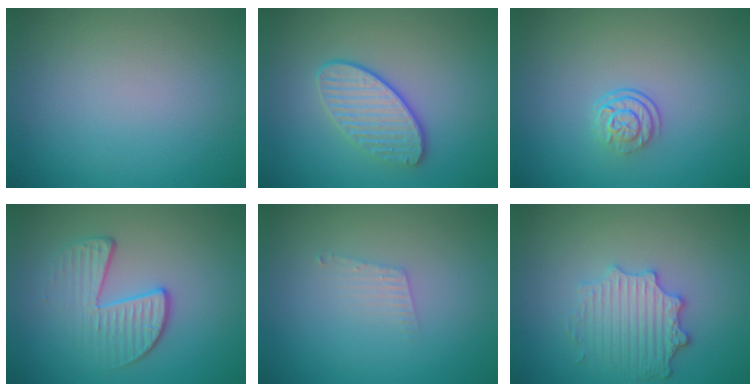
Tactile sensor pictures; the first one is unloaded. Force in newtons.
{"total": 3.5, "press": 3.2, "slide": 1.4}
{"total": 2.5, "press": 1.8, "slide": 1.8}
{"total": 3.8, "press": 2.8, "slide": 2.6}
{"total": 1.3, "press": 1.3, "slide": 0.1}
{"total": 3.6, "press": 3.3, "slide": 1.5}